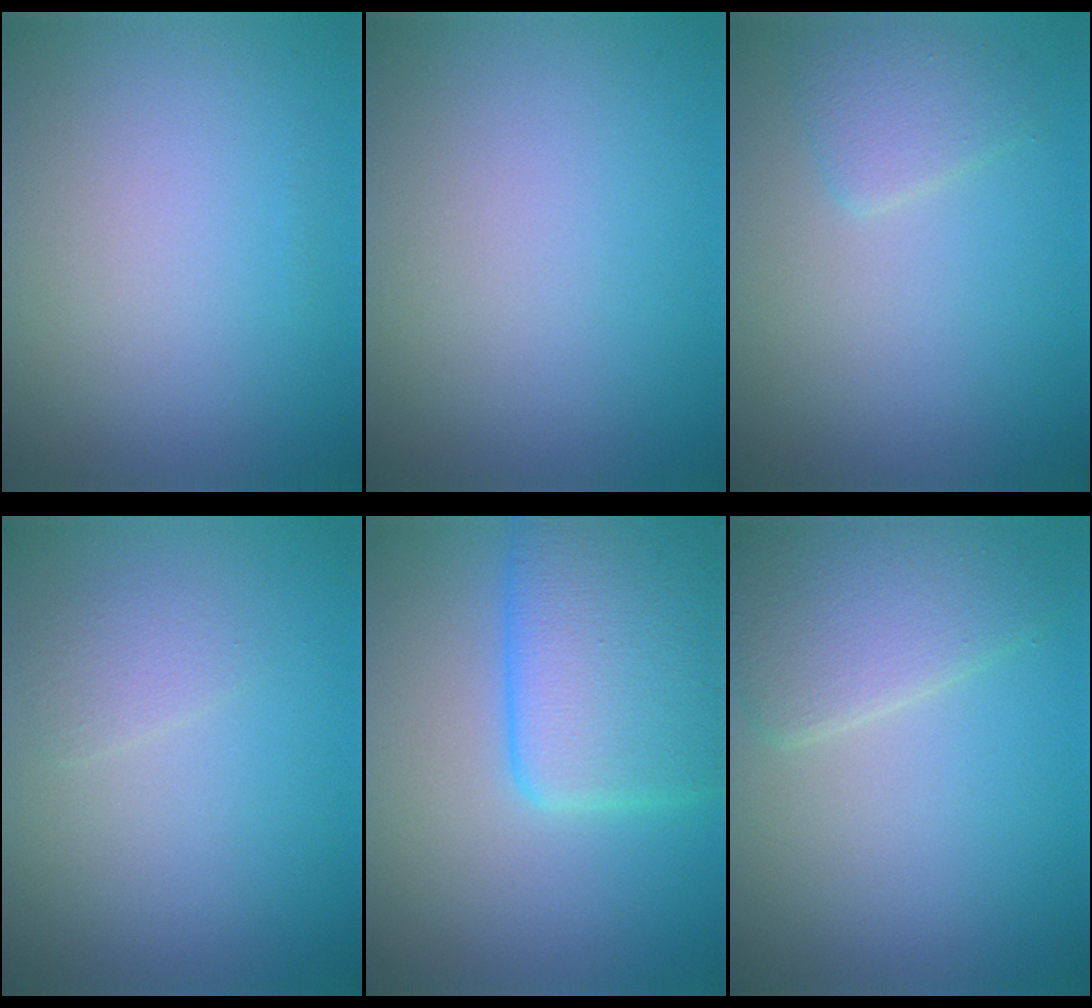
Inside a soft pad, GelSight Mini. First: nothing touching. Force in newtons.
{"total": 0.0}
{"total": 1.9, "press": 1.9, "slide": 0.1}
{"total": 1.3, "press": 1.2, "slide": 0.0}
{"total": 8.0, "press": 8.0, "slide": 0.3}
{"total": 4.1, "press": 4.1, "slide": 0.2}